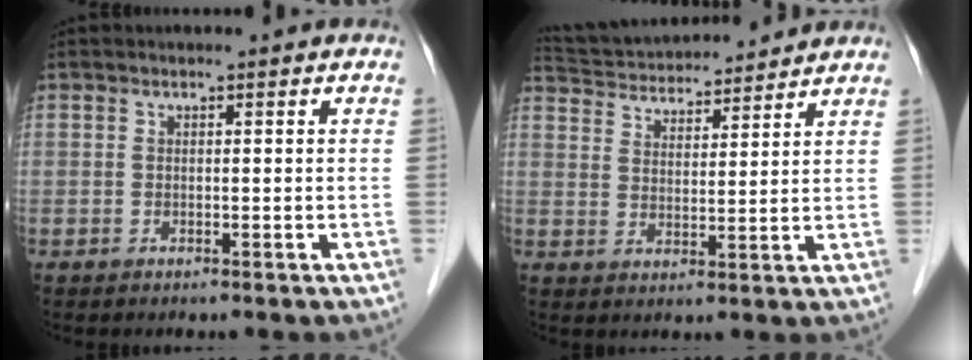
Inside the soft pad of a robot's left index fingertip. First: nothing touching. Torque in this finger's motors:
{"motor_torque": [-0.76, -1.18, 0.09, 0.01]}